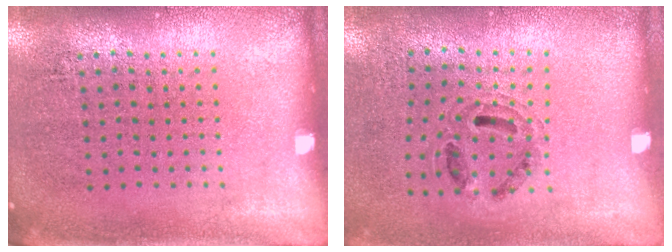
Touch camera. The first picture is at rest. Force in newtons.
{"total": 0.8, "press": 0.8, "slide": 0.3}